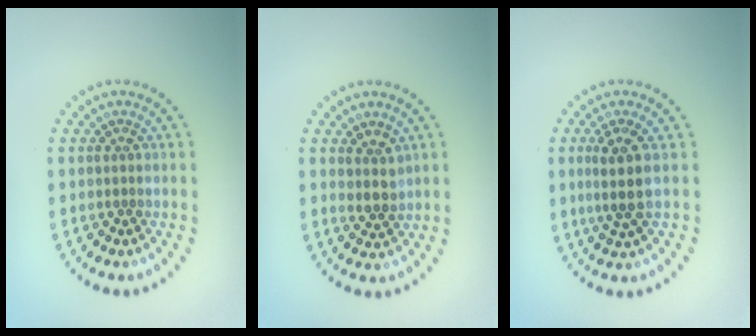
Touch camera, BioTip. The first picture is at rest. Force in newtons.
{"total": 2.1, "press": 1.6, "slide": 1.3}
{"total": 2.9, "press": 2.4, "slide": 1.7}